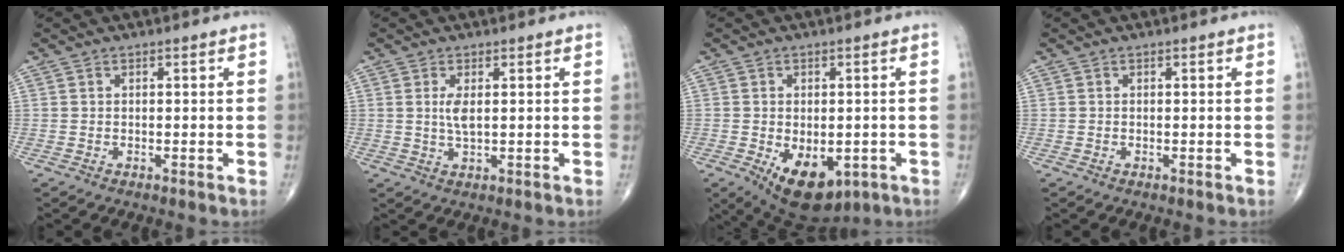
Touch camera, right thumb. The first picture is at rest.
{"total": 2.9, "force": [0.6, 1.0, 2.7], "torque": [-0.058, -0.005, 0.016]}
{"total": 11.7, "force": [-4.2, 6.7, 8.6], "torque": [-0.117, -0.006, -0.045]}
{"total": 0.0}